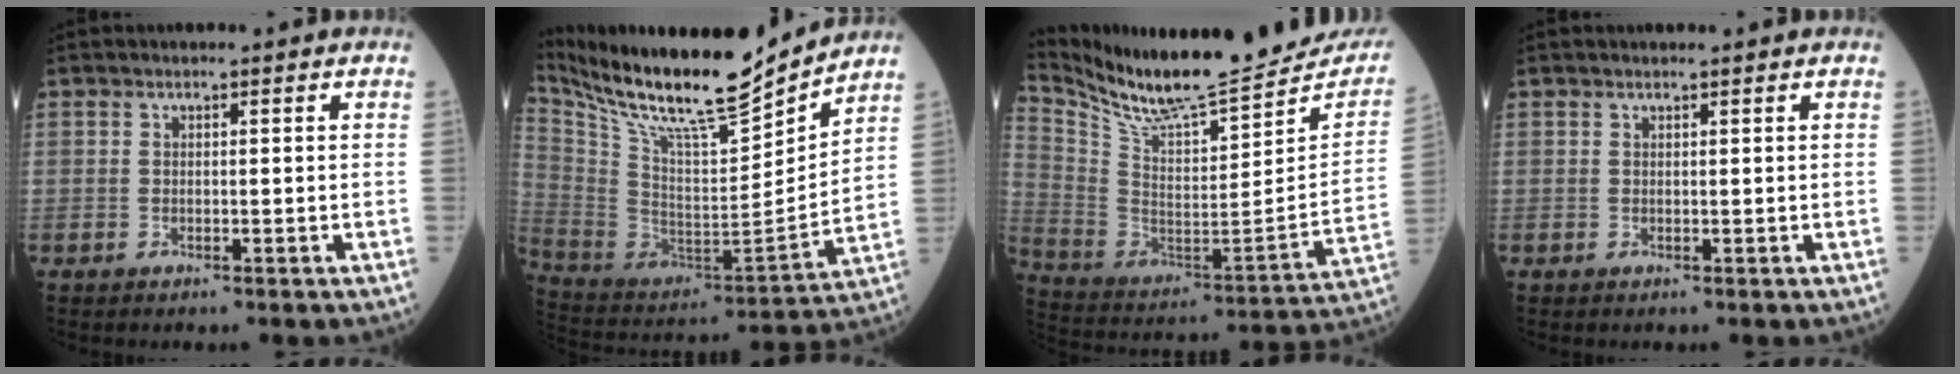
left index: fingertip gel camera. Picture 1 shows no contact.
{"total": 22.8, "force": [20.0, 2.4, 10.9], "torque": [-0.219, -0.030, 0.344]}
{"total": 24.6, "force": [22.5, 2.9, 9.4], "torque": [-0.174, -0.077, 0.341]}
{"total": 0.9, "force": [0.8, 0.0, 0.4], "torque": [-0.006, 0.006, 0.015]}